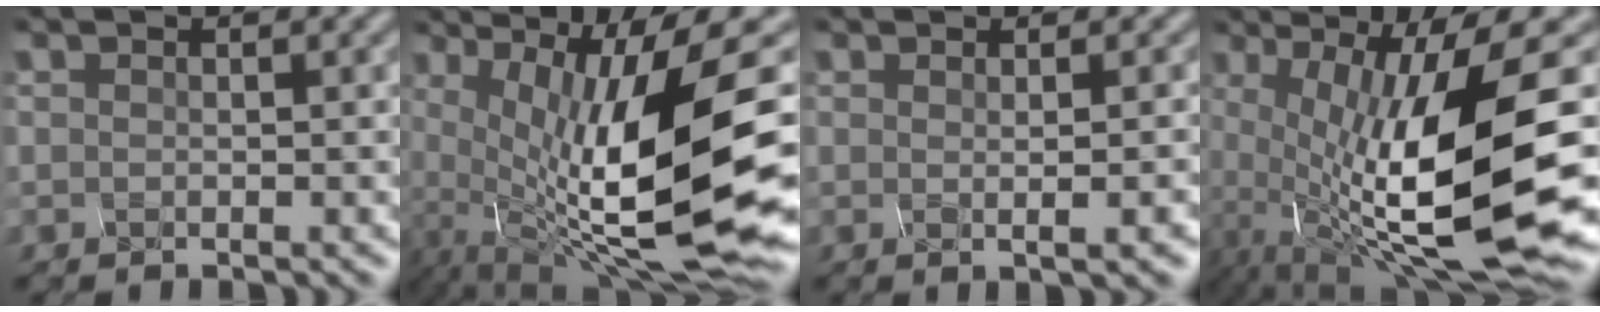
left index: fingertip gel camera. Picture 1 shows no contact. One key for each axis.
{"total": 12.8, "fx": -1.2, "fy": 3.0, "fz": 12.3, "tx": -0.232, "ty": -0.018, "tz": 0.006}
{"total": 2.9, "fx": -0.1, "fy": 0.9, "fz": 2.8, "tx": -0.016, "ty": 0.015, "tz": 0.001}
{"total": 12.7, "fx": -1.7, "fy": 2.6, "fz": 12.3, "tx": -0.235, "ty": -0.015, "tz": -0.002}